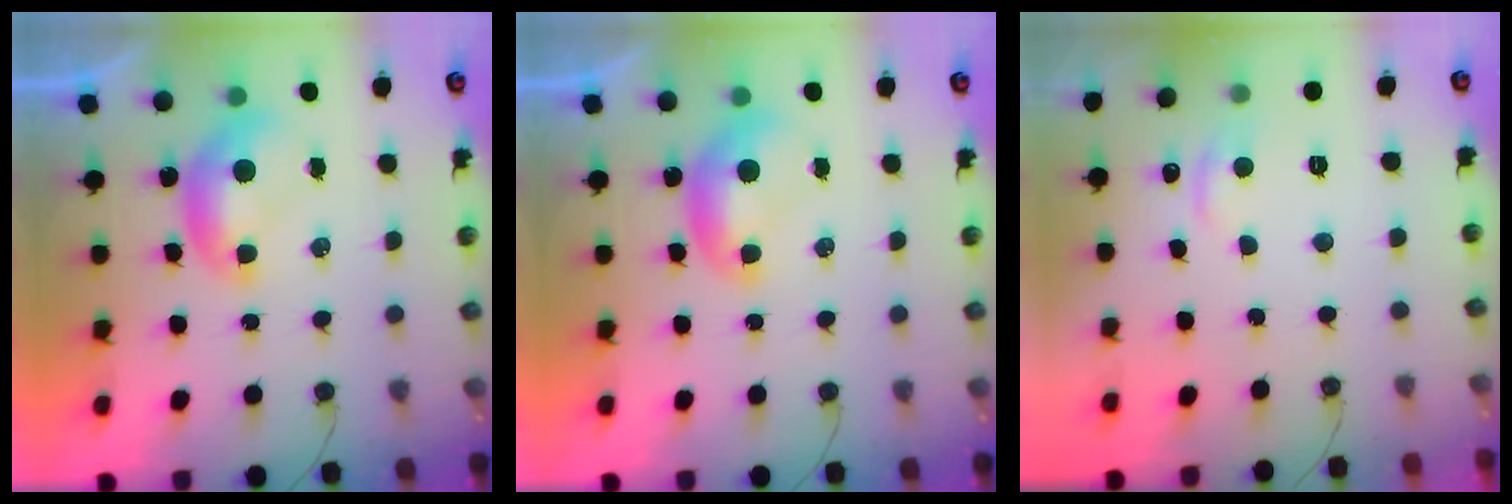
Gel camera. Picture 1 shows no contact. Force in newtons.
{"total": 0.0}
{"total": 1.1, "press": 0.7, "slide": 0.8}